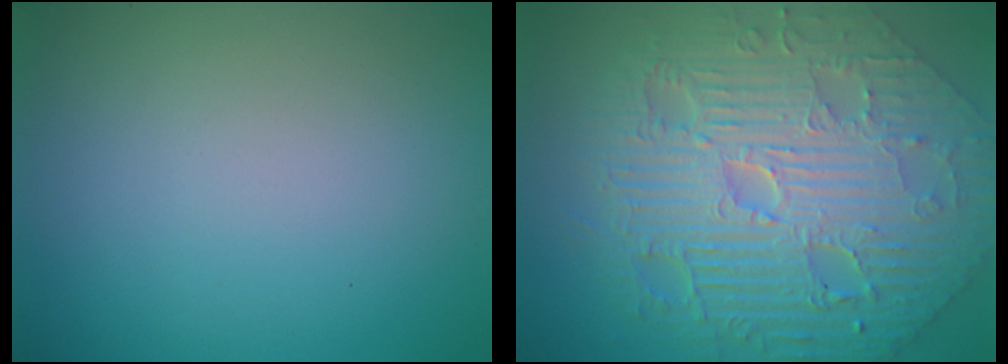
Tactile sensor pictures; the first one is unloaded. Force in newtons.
{"total": 11.6, "press": 7.7, "slide": 8.7}